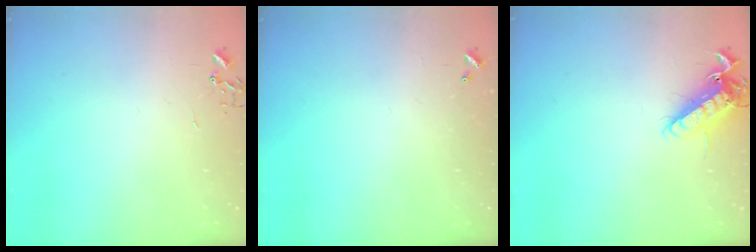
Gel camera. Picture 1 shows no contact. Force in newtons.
{"total": 0.0}
{"total": 12.9, "press": 12.8, "slide": 1.7}